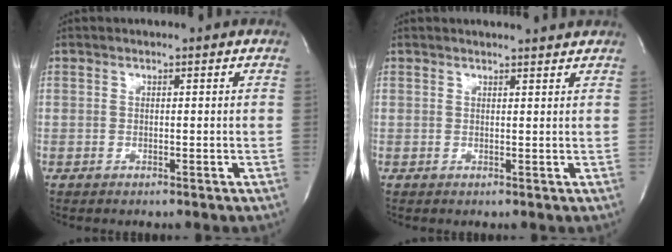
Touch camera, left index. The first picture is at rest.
{"total": 3.3, "force": [3.2, -0.2, 0.6], "torque": [-0.014, 0.003, 0.035]}